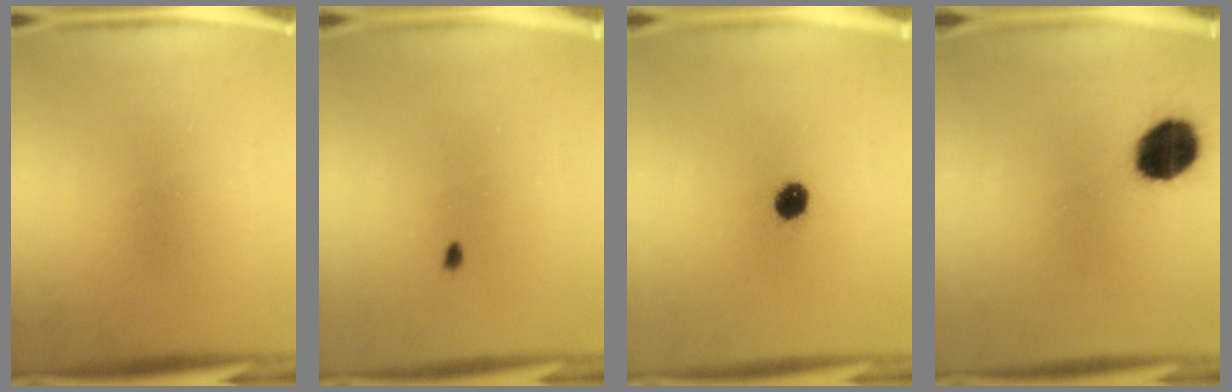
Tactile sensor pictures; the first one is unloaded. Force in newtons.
{"total": 1.4}
{"total": 5.0}
{"total": 13.7}